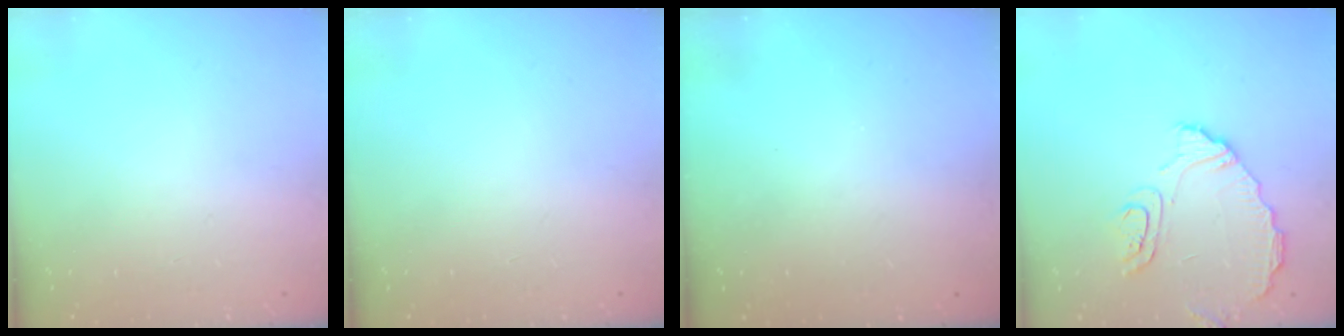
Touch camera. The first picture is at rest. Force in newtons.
{"total": 0.0}
{"total": 3.1, "press": 3.1, "slide": 0.1}
{"total": 9.0, "press": 9.0, "slide": 0.8}